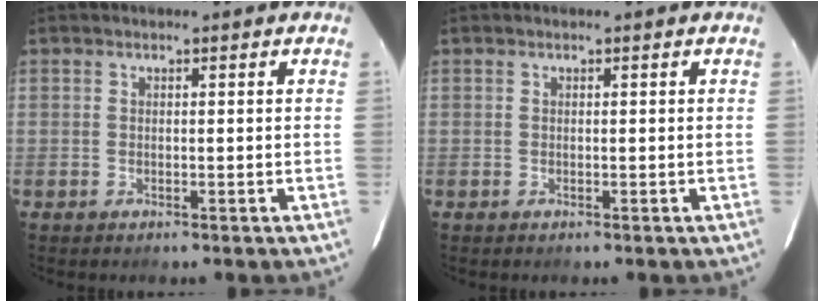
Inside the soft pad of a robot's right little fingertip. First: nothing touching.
{"total": 0.0}